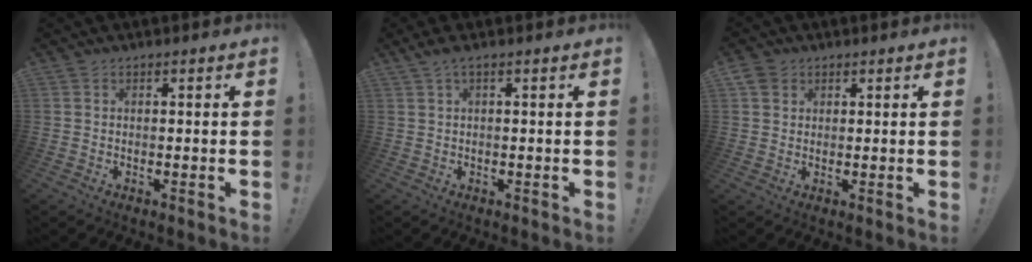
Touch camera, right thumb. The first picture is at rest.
{"total": 2.2, "force": [1.0, 0.1, 1.9], "torque": [-0.036, -0.001, 0.018]}
{"total": 4.1, "force": [2.4, 3.2, 1.1], "torque": [-0.019, -0.004, 0.045]}